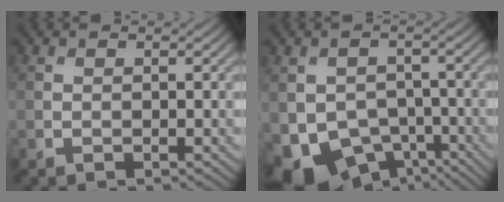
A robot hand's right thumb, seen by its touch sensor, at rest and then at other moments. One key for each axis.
{"total": 9.7, "fx": -4.9, "fy": 6.9, "fz": 4.8, "tx": -0.097, "ty": -0.030, "tz": -0.082}